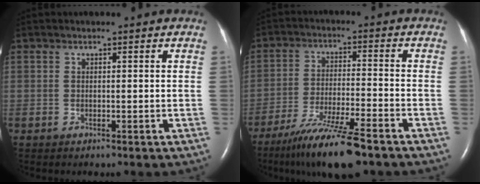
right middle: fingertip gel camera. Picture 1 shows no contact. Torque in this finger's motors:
{"motor_torque": [1.09, -1.04, 0.50, 0.07]}